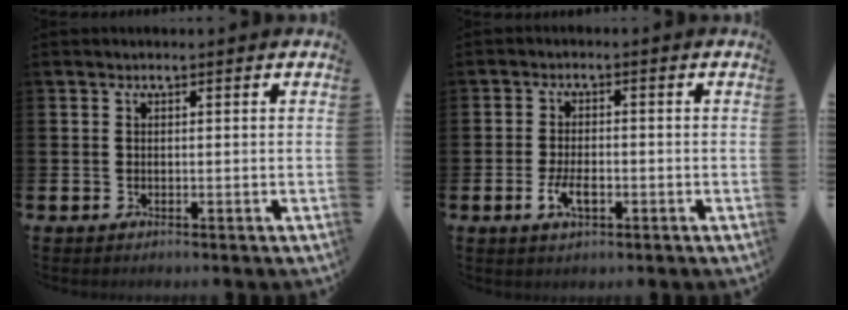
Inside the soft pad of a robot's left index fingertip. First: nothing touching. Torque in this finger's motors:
{"motor_torque": [0.37, 0.07, 0.13, 0.11]}